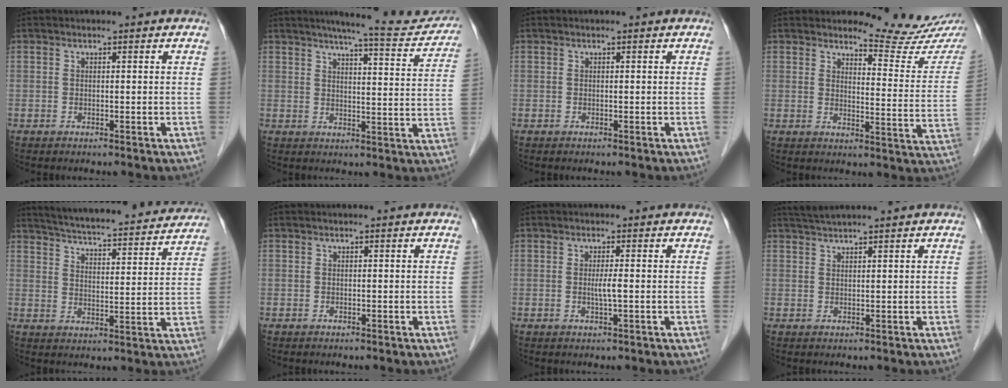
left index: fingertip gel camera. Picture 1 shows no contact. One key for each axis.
{"total": 13.2, "fx": 12.0, "fy": 1.3, "fz": 5.3, "tx": -0.060, "ty": -0.015, "tz": 0.136}
{"total": 0.0}
{"total": 10.1, "fx": 9.8, "fy": -0.3, "fz": 2.3, "tx": -0.026, "ty": -0.070, "tz": 0.111}
{"total": 24.6, "fx": 22.8, "fy": 3.3, "fz": 8.8, "tx": -0.142, "ty": -0.017, "tz": 0.296}
{"total": 0.0}
{"total": 1.7, "fx": -0.2, "fy": -0.2, "fz": 1.7, "tx": -0.037, "ty": -0.003, "tz": -0.005}
{"total": 3.9, "fx": 3.6, "fy": -0.7, "fz": 1.5, "tx": -0.021, "ty": 0.029, "tz": 0.064}